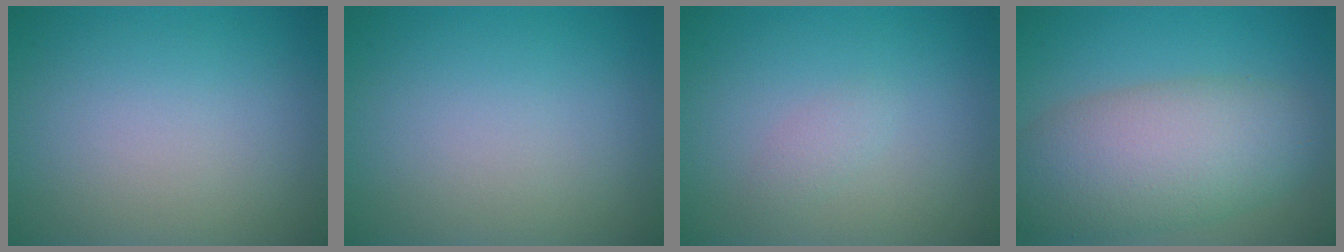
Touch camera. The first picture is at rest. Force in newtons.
{"total": 0.0}
{"total": 1.0, "press": 1.0, "slide": 0.1}
{"total": 8.1, "press": 8.1, "slide": 0.6}